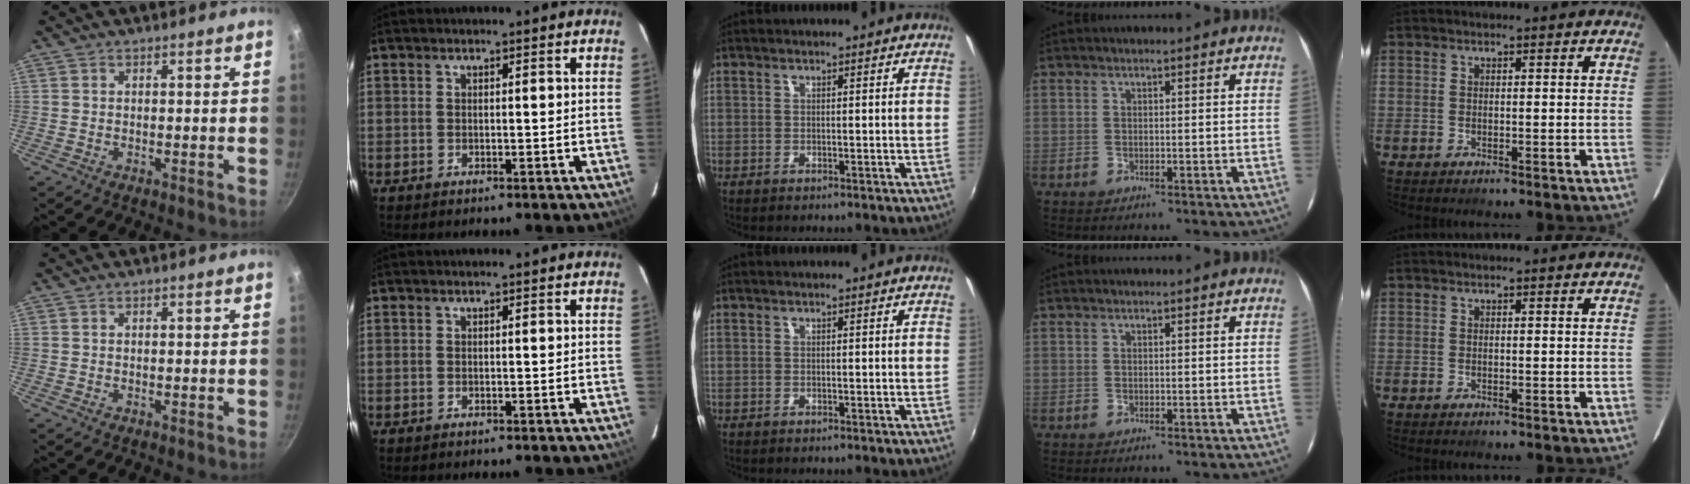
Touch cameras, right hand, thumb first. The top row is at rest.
{}